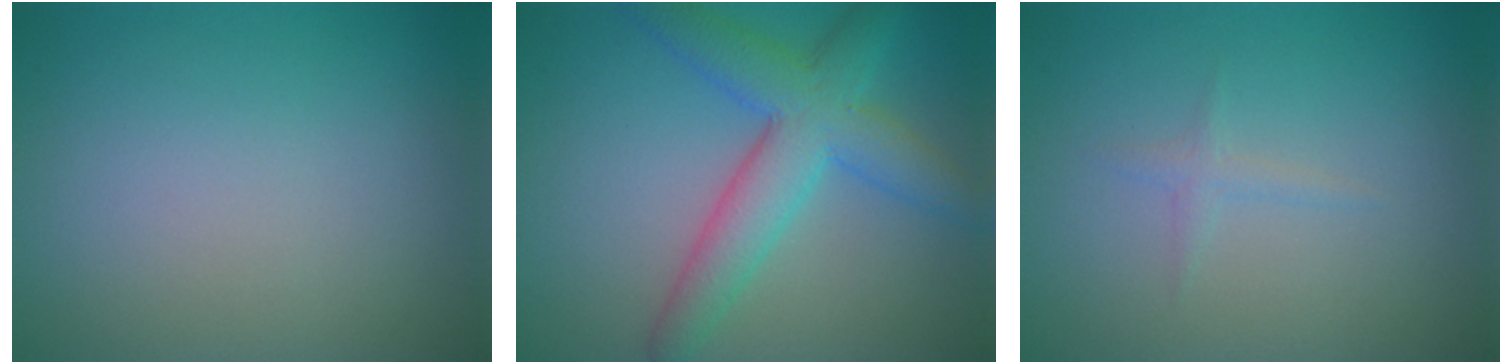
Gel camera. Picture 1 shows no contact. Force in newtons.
{"total": 6.1, "press": 6.1, "slide": 0.1}
{"total": 0.8, "press": 0.8, "slide": 0.1}